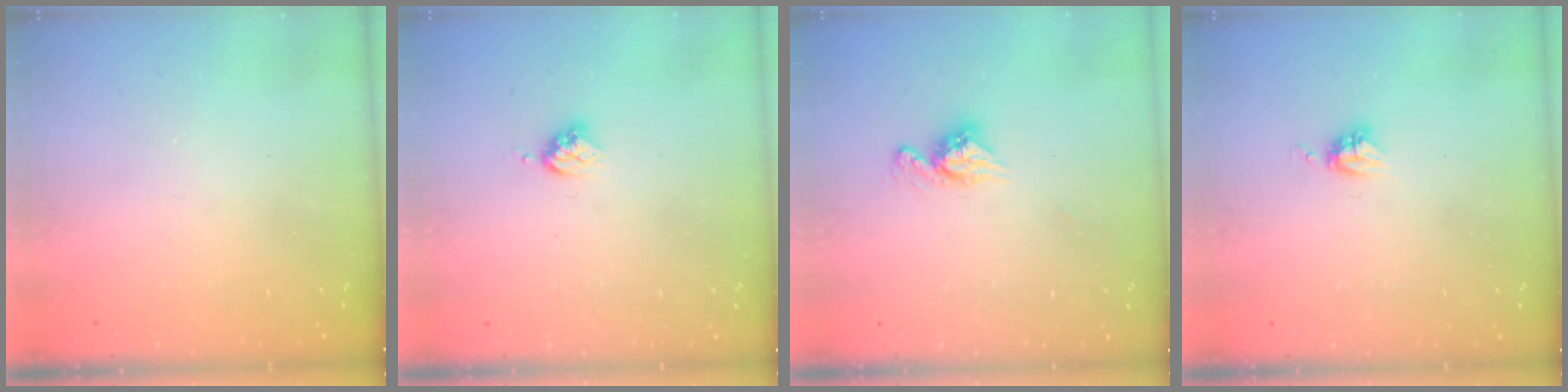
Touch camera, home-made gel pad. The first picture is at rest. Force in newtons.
{"total": 3.4, "press": 3.3, "slide": 0.5}
{"total": 8.3, "press": 8.3, "slide": 0.8}
{"total": 3.8, "press": 3.7, "slide": 0.4}